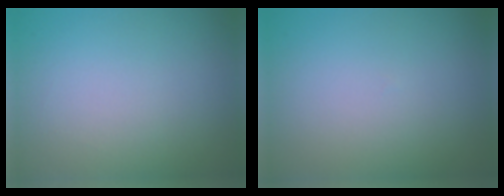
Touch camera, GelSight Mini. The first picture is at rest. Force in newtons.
{"total": 0.0}